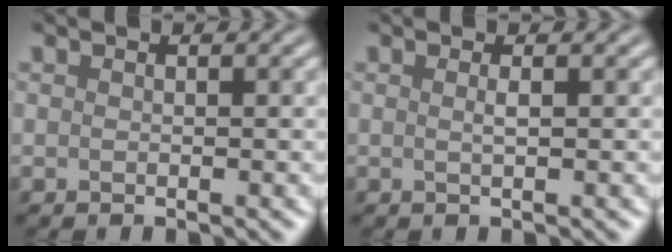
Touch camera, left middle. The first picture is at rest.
{"total": 0.9, "force": [0.1, 0.3, 0.9], "torque": [-0.010, 0.005, -0.002]}